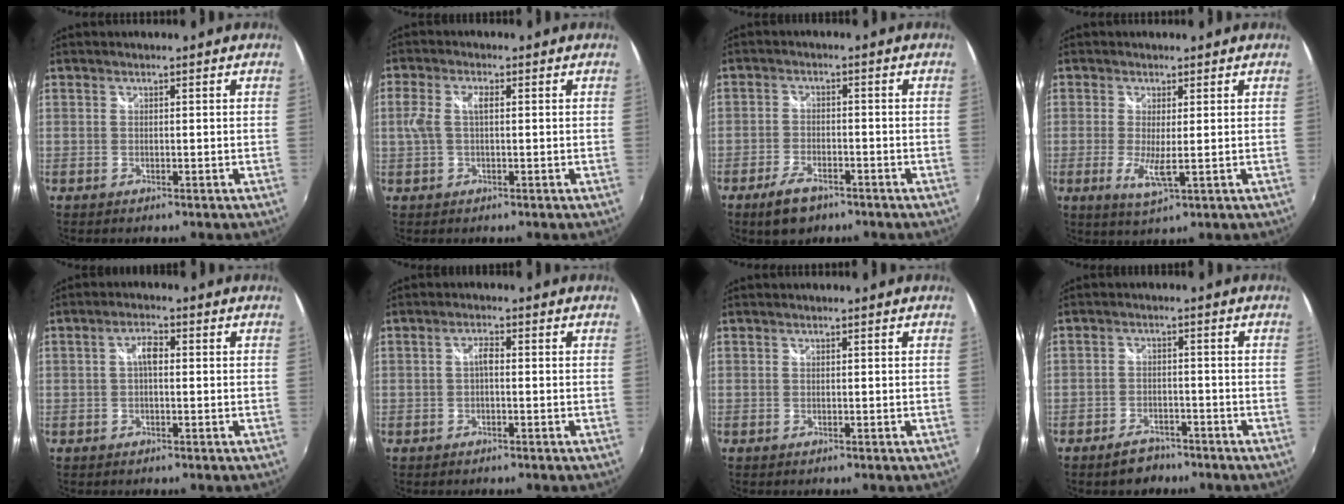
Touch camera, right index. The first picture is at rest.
{"total": 3.9, "force": [0.1, 1.8, 3.4], "torque": [-0.070, 0.005, 0.004]}
{"total": 6.2, "force": [-4.3, 3.0, 3.3], "torque": [-0.086, -0.004, -0.074]}
{"total": 4.2, "force": [-0.5, 0.5, 4.2], "torque": [-0.088, -0.010, -0.008]}
{"total": 2.7, "force": [0.0, 1.2, 2.5], "torque": [-0.046, 0.010, -0.001]}
{"total": 1.8, "force": [-0.3, 0.7, 1.6], "torque": [-0.031, 0.007, -0.008]}
{"total": 0.0}
{"total": 5.0, "force": [-3.9, 2.8, 1.4], "torque": [-0.042, 0.011, -0.057]}